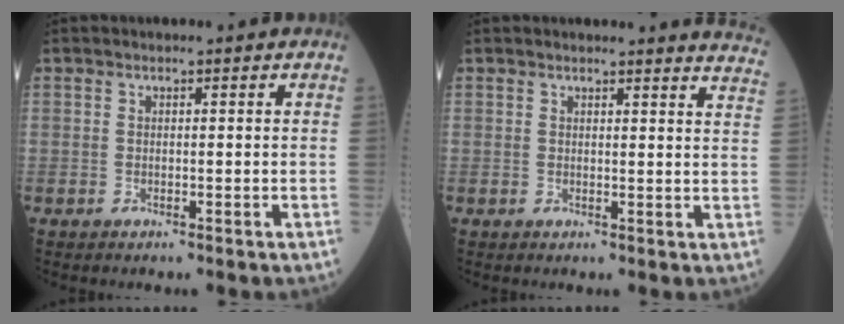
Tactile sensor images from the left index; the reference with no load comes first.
{"total": 8.8, "force": [8.7, -0.2, 0.9], "torque": [0.007, -0.068, 0.063]}